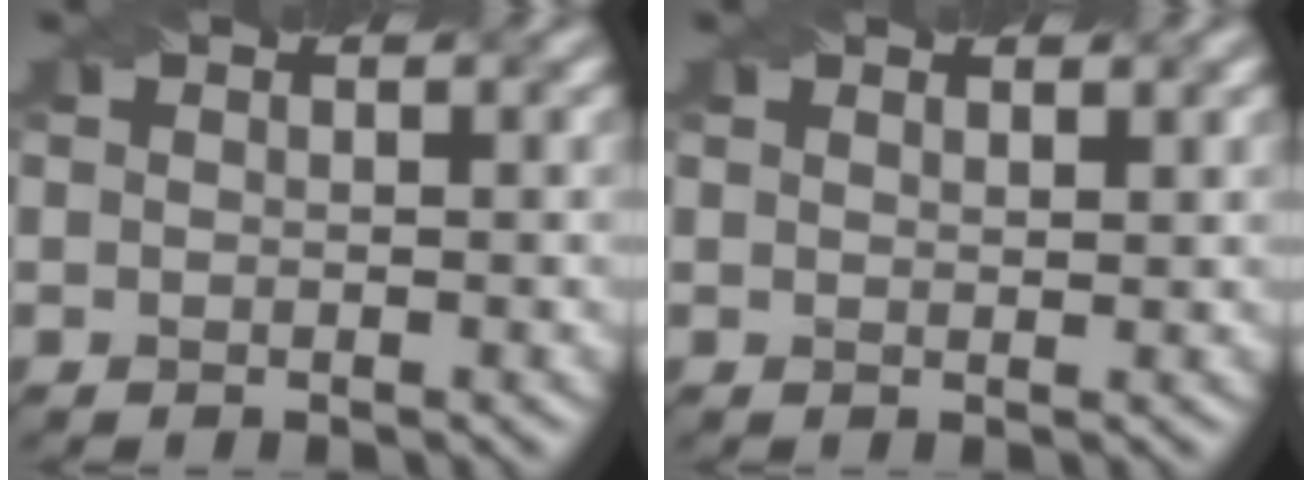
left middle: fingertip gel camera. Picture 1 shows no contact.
{"total": 1.3, "force": [1.1, 0.3, 0.6], "torque": [-0.006, -0.005, 0.010]}